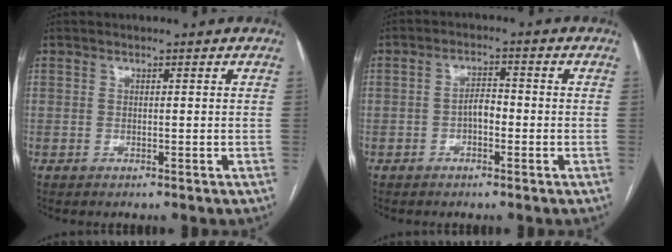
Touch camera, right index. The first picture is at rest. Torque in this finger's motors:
{"motor_torque": [0.74, 0.11, 0.34, 0.09]}